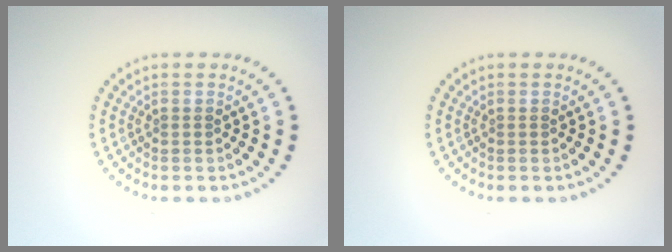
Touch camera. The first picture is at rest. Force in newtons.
{"total": 0.0}